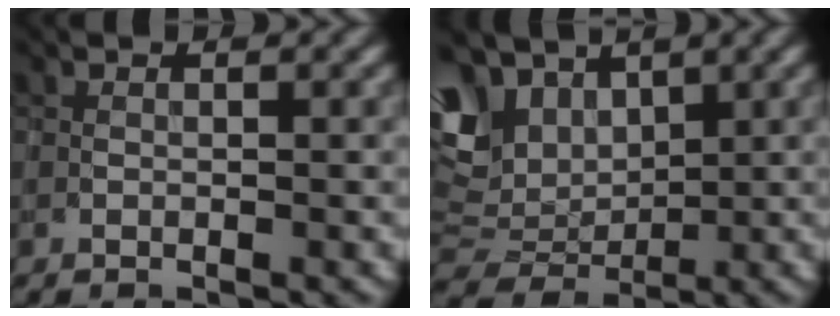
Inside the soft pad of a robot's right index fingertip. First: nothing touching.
{"total": 9.2, "force": [3.6, 6.0, 6.0], "torque": [-0.142, 0.009, 0.065]}